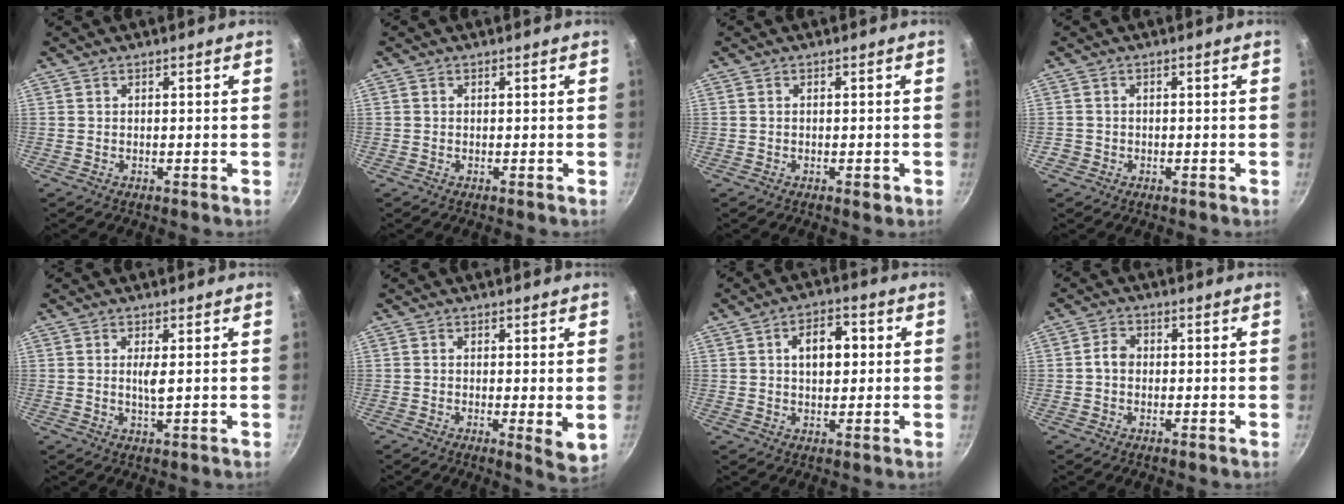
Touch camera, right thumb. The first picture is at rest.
{"total": 0.0}
{"total": 1.6, "force": [-0.6, 0.8, 1.3], "torque": [-0.017, 0.001, -0.009]}
{"total": 1.5, "force": [-0.6, 1.3, 0.3], "torque": [-0.004, 0.003, -0.009]}
{"total": 2.5, "force": [0.4, 0.4, 2.4], "torque": [-0.049, -0.006, 0.010]}
{"total": 4.6, "force": [-0.1, 1.2, 4.4], "torque": [-0.067, -0.016, -0.002]}
{"total": 7.8, "force": [1.3, 4.8, 6.0], "torque": [-0.065, 0.011, 0.015]}
{"total": 3.0, "force": [-0.2, 2.4, 1.8], "torque": [-0.023, 0.013, -0.009]}